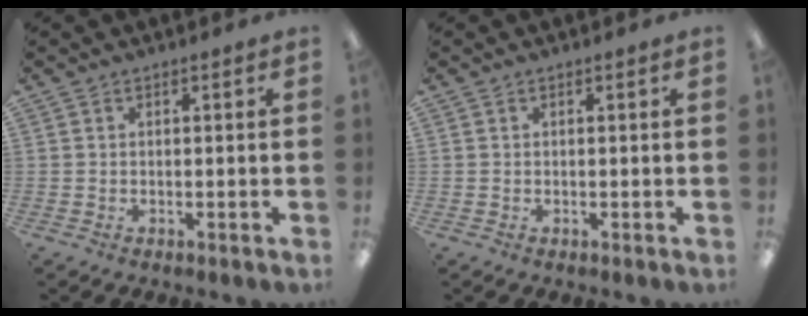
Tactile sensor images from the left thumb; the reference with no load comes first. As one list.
[{"total": 0.0}]